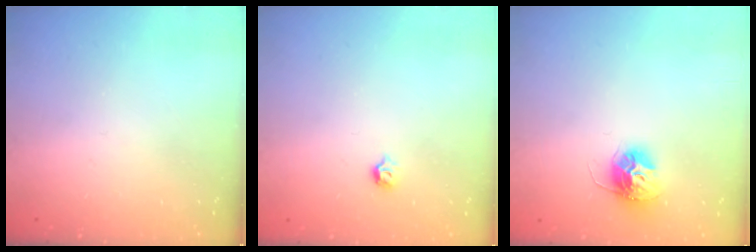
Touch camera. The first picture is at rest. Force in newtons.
{"total": 3.2, "press": 3.1, "slide": 0.7}
{"total": 12.4, "press": 12.4, "slide": 1.0}